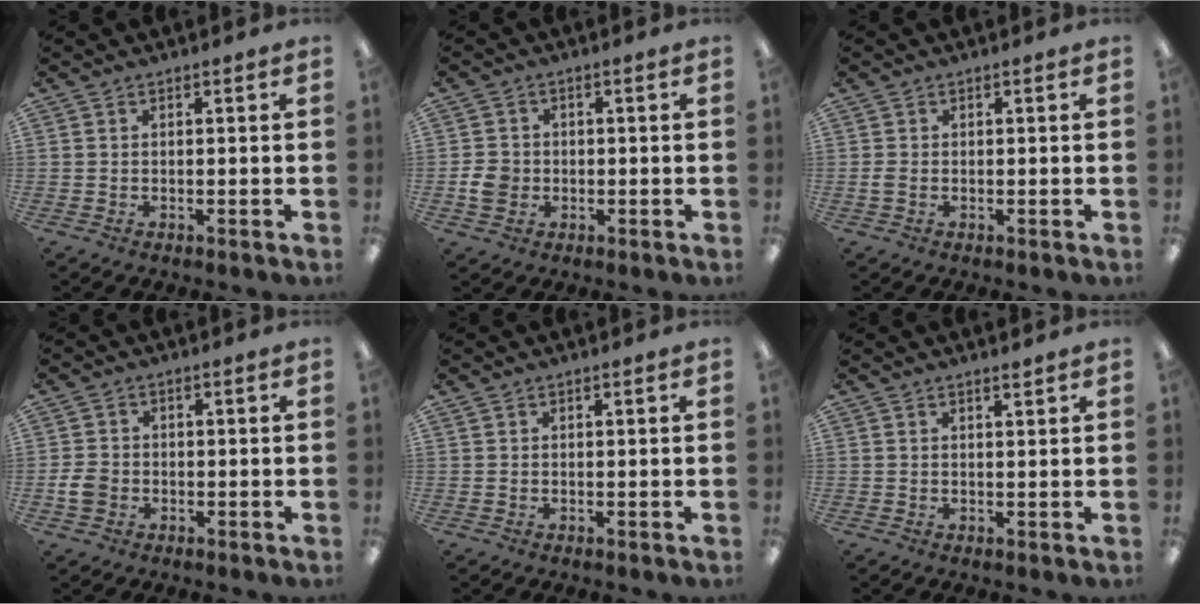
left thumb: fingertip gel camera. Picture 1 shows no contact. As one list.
[{"total": 4.7, "force": [-0.8, 4.1, 2.2], "torque": [-0.043, 0.007, -0.013]}, {"total": 1.7, "force": [-0.2, 1.1, 1.3], "torque": [-0.030, 0.001, -0.007]}, {"total": 4.4, "force": [-1.0, 3.6, 2.3], "torque": [-0.052, 0.004, -0.020]}, {"total": 0.6, "force": [0.2, 0.4, 0.3], "torque": [-0.006, 0.002, 0.004]}, {"total": 1.3, "force": [1.2, 0.1, 0.6], "torque": [-0.012, -0.001, 0.021]}]